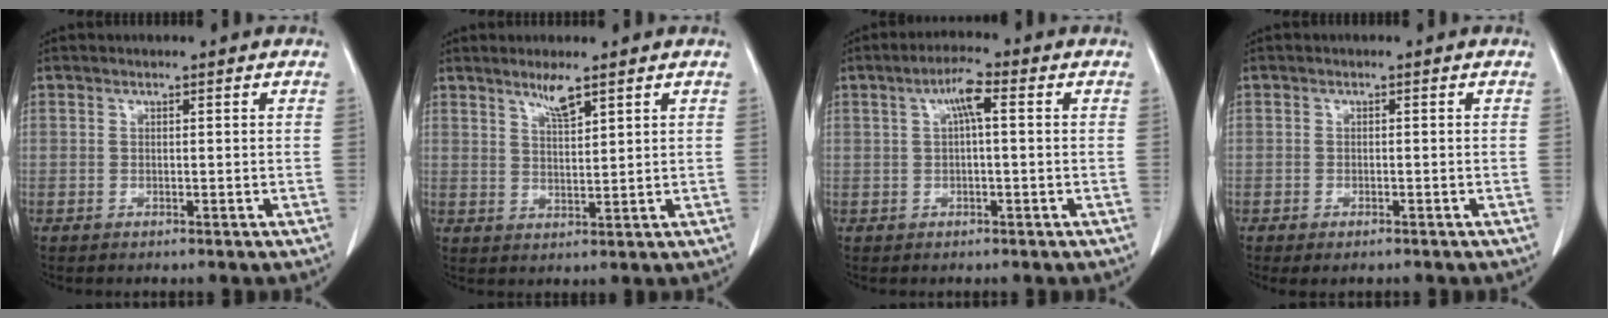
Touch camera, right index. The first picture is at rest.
{"total": 3.6, "force": [2.8, 0.2, 2.3], "torque": [-0.045, -0.004, 0.053]}
{"total": 4.1, "force": [1.1, 0.5, 3.9], "torque": [-0.074, 0.012, 0.018]}
{"total": 1.6, "force": [-1.1, 0.5, 1.0], "torque": [-0.012, -0.003, -0.012]}